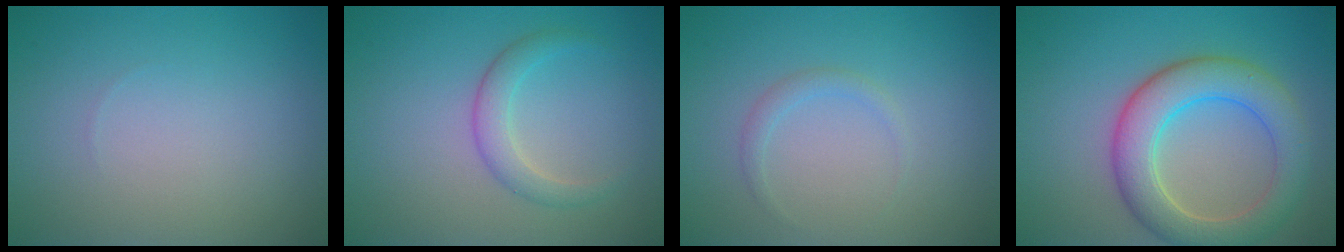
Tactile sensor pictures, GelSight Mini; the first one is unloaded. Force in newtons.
{"total": 2.3, "press": 2.3, "slide": 0.1}
{"total": 1.0, "press": 1.0, "slide": 0.1}
{"total": 6.5, "press": 6.5, "slide": 0.7}